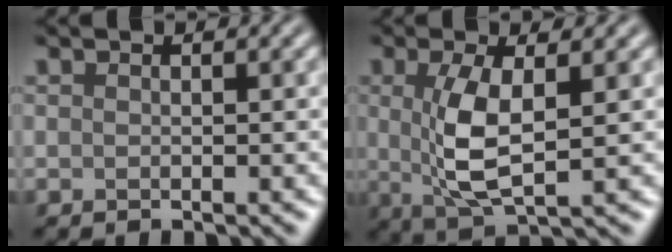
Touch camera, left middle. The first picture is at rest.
{"total": 5.1, "force": [0.6, 1.8, 4.8], "torque": [-0.107, -0.005, 0.015]}